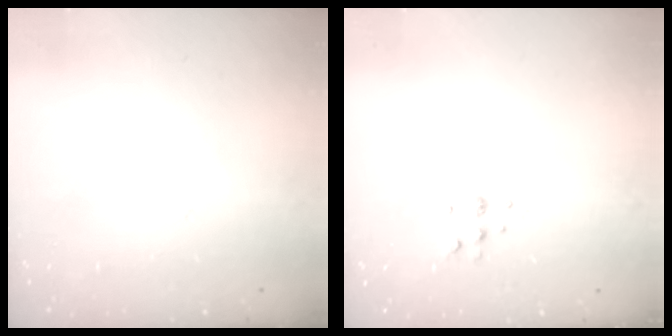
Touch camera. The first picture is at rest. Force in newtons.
{"total": 3.8, "press": 3.8, "slide": 0.7}